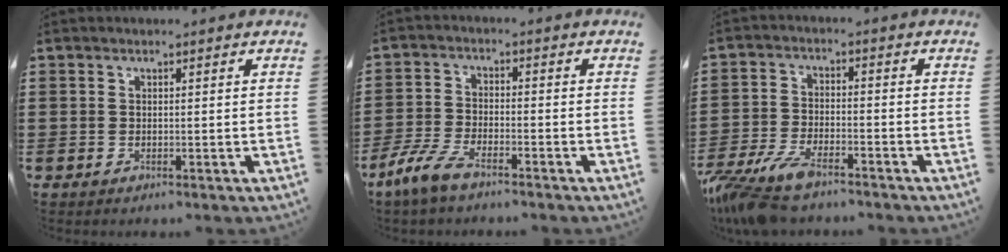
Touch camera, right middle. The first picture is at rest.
{"total": 5.8, "force": [-4.5, 1.4, 3.5], "torque": [-0.097, -0.013, -0.092]}
{"total": 7.1, "force": [-6.0, 1.6, 3.5], "torque": [-0.093, -0.006, -0.120]}